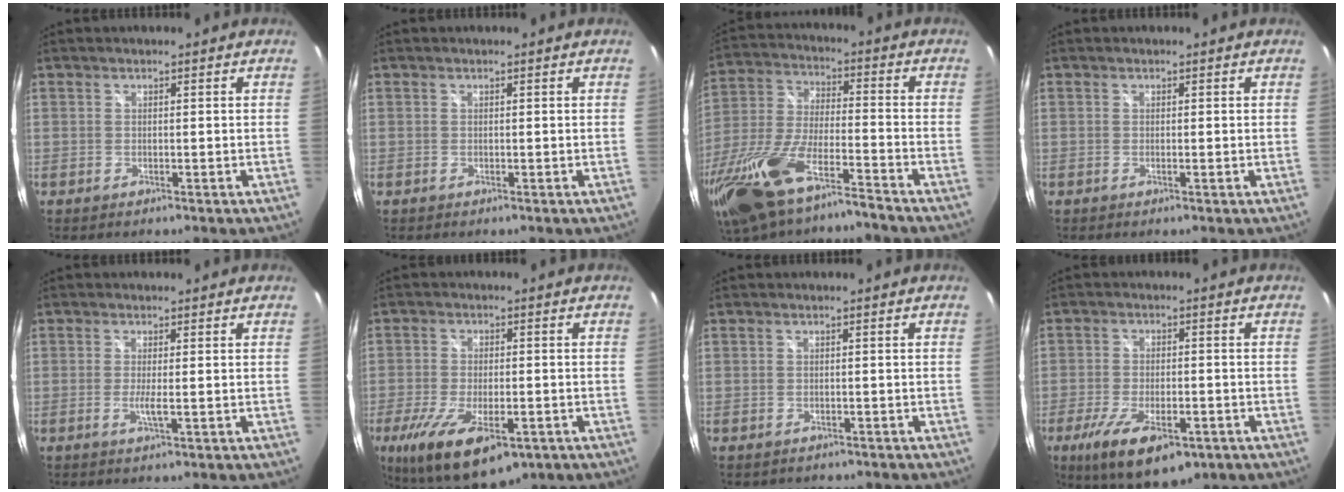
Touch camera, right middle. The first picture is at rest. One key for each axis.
{"total": 0.0}
{"total": 19.5, "fx": -14.1, "fy": 4.3, "fz": 12.7, "tx": -0.283, "ty": -0.039, "tz": -0.267}
{"total": 0.6, "fx": 0.3, "fy": -0.3, "fz": 0.5, "tx": -0.004, "ty": 0.000, "tz": 0.006}
{"total": 2.1, "fx": 0.0, "fy": -0.4, "fz": 2.1, "tx": -0.038, "ty": -0.005, "tz": 0.000}
{"total": 16.8, "fx": -8.4, "fy": 6.7, "fz": 12.8, "tx": -0.262, "ty": -0.055, "tz": -0.126}
{"total": 1.4, "fx": -0.9, "fy": 0.9, "fz": 0.5, "tx": -0.010, "ty": -0.005, "tz": -0.008}
{"total": 13.7, "fx": -7.3, "fy": 5.3, "fz": 10.2, "tx": -0.206, "ty": -0.042, "tz": -0.110}